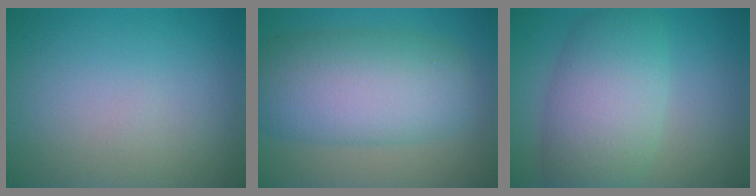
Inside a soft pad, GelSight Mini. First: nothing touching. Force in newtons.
{"total": 9.4, "press": 9.4, "slide": 0.1}
{"total": 7.4, "press": 7.4, "slide": 0.2}